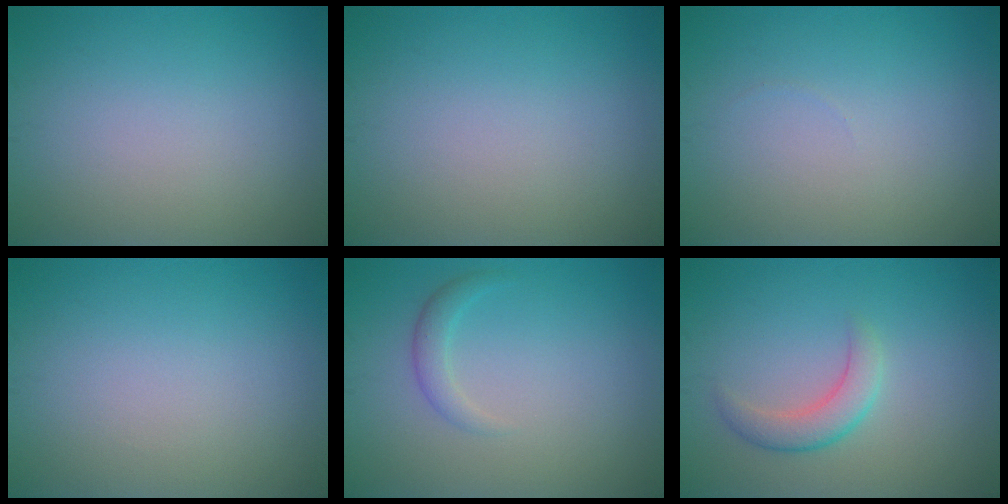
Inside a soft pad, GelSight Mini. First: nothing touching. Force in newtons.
{"total": 0.0}
{"total": 0.0}
{"total": 0.0}
{"total": 1.5, "press": 1.5, "slide": 0.0}
{"total": 2.7, "press": 2.7, "slide": 0.1}